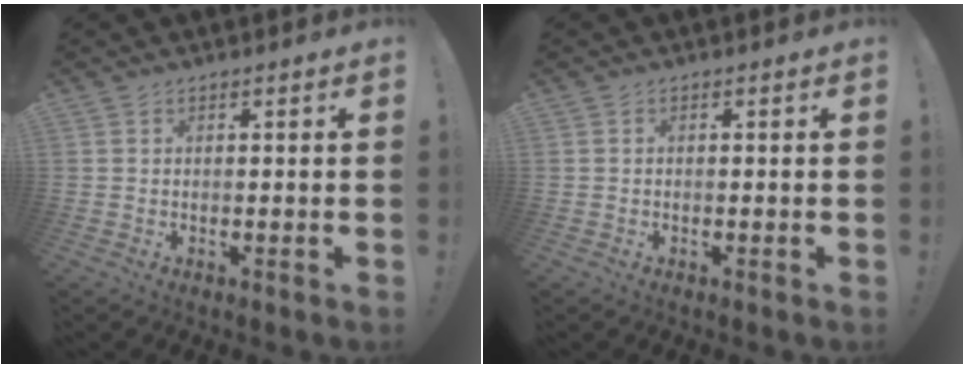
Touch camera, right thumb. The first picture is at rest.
{"total": 0.0}